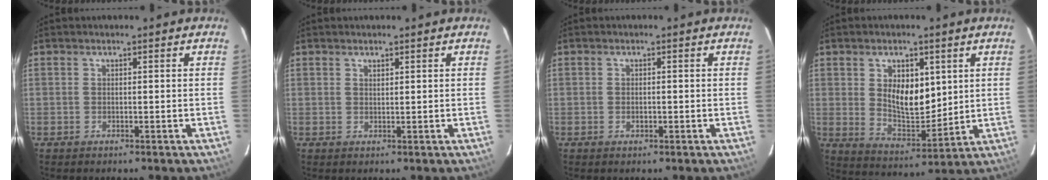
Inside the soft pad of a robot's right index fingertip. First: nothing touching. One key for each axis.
{"total": 0.8, "fx": 0.7, "fy": 0.3, "fz": 0.3, "tx": -0.005, "ty": 0.001, "tz": 0.012}
{"total": 1.0, "fx": -0.3, "fy": 0.7, "fz": 0.7, "tx": -0.011, "ty": 0.000, "tz": -0.004}
{"total": 10.1, "fx": 2.7, "fy": 5.7, "fz": 7.8, "tx": -0.133, "ty": -0.006, "tz": 0.060}